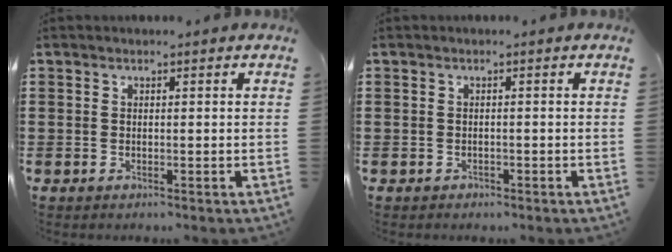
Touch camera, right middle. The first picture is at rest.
{"total": 0.5, "force": [-0.4, 0.3, 0.0], "torque": [-0.002, 0.002, -0.010]}